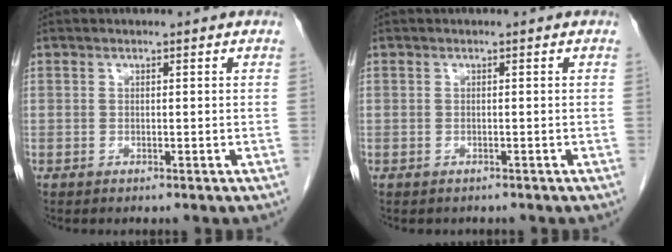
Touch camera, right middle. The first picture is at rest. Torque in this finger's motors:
{"motor_torque": [0.04, -0.02, -0.01, 0.00]}